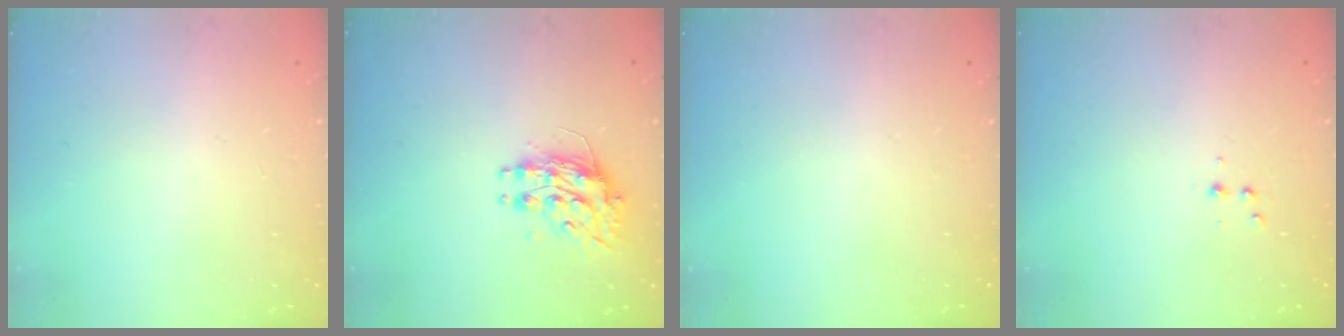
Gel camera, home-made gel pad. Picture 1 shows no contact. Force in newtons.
{"total": 10.2, "press": 10.2, "slide": 0.7}
{"total": 0.0}
{"total": 2.9, "press": 2.7, "slide": 1.1}